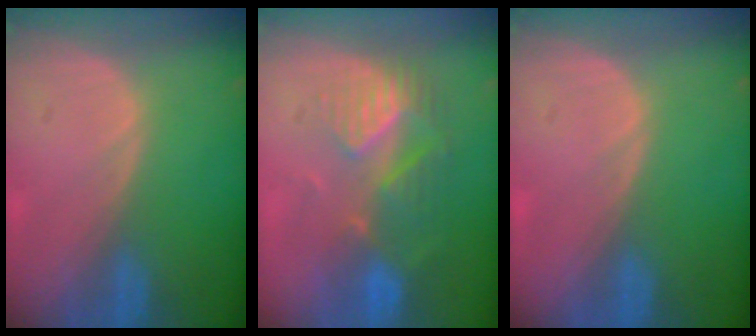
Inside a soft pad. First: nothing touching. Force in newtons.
{"total": 9.1, "press": 7.9, "slide": 4.5}
{"total": 0.0}